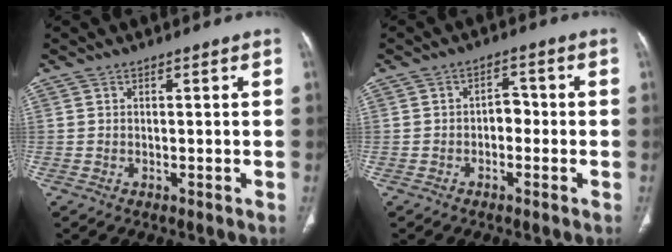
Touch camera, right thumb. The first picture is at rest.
{"total": 3.1, "force": [-0.8, 2.2, 2.1], "torque": [-0.014, 0.017, -0.021]}